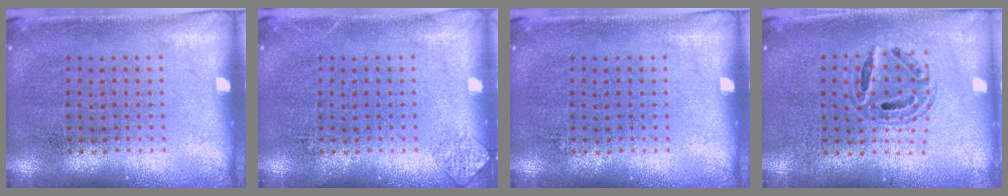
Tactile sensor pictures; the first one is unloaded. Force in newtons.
{"total": 0.8, "press": 0.8, "slide": 0.1}
{"total": 0.0}
{"total": 0.6, "press": 0.6, "slide": 0.2}